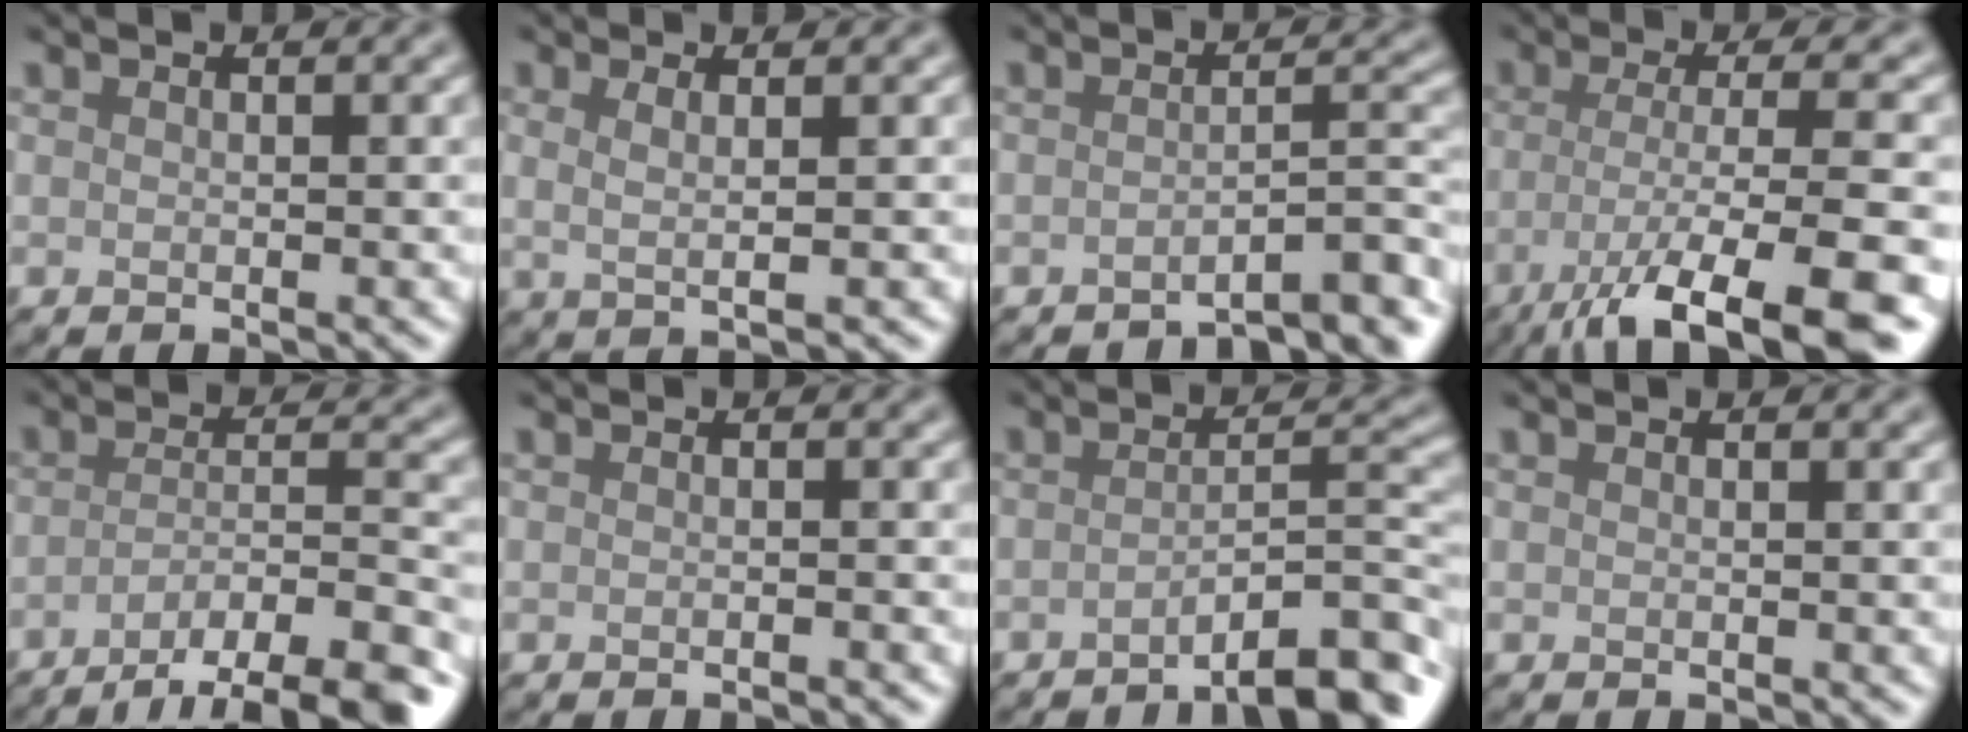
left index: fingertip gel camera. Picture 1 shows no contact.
{"total": 2.3, "force": [0.7, 0.8, 2.1], "torque": [-0.035, -0.003, 0.003]}
{"total": 4.9, "force": [-4.2, 0.8, 2.5], "torque": [-0.020, 0.008, -0.055]}
{"total": 9.3, "force": [-4.3, 2.3, 7.9], "torque": [-0.120, -0.012, -0.079]}
{"total": 9.6, "force": [-6.4, 2.6, 6.7], "torque": [-0.097, 0.000, -0.093]}
{"total": 0.6, "force": [-0.5, 0.0, 0.4], "torque": [-0.002, 0.001, -0.008]}
{"total": 5.5, "force": [-3.4, 1.0, 4.1], "torque": [-0.054, 0.013, -0.053]}
{"total": 0.0}